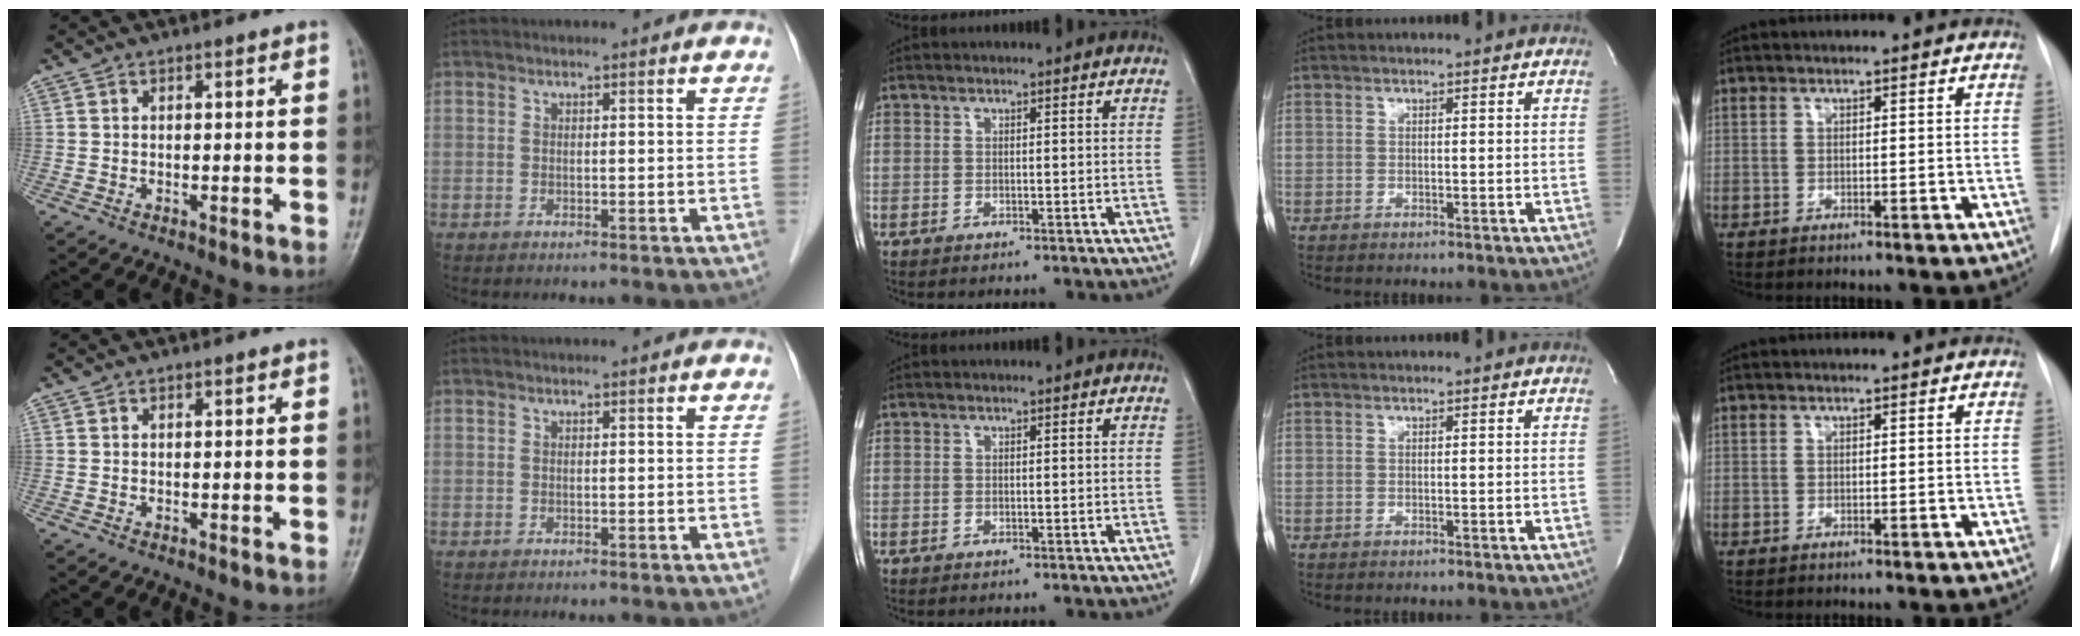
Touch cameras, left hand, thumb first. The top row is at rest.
{}